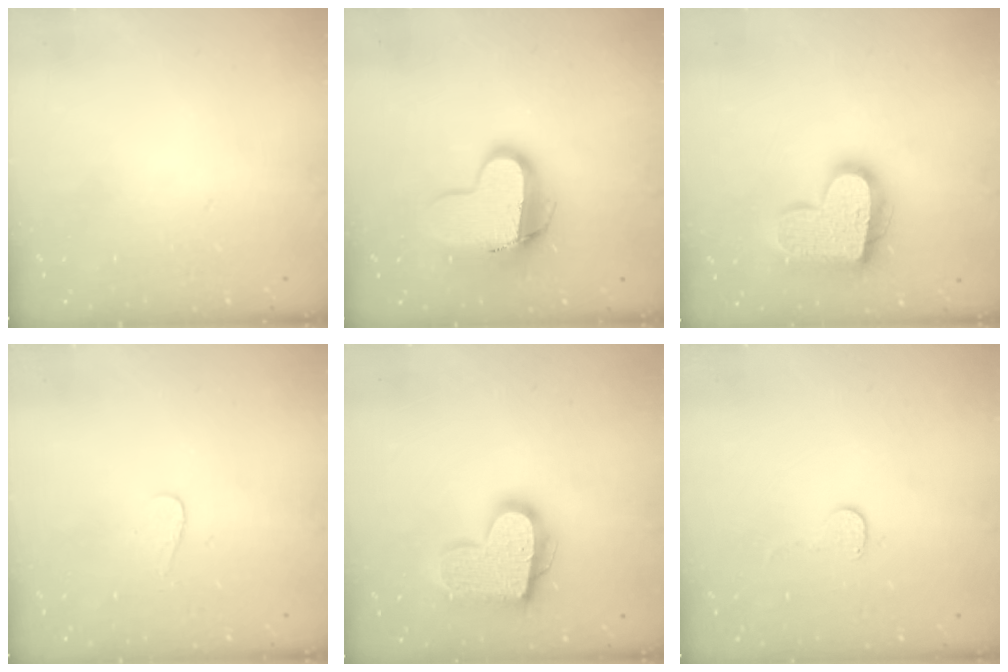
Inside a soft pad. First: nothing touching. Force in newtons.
{"total": 12.1, "press": 12.0, "slide": 0.9}
{"total": 18.0, "press": 18.0, "slide": 1.1}
{"total": 3.0, "press": 3.0, "slide": 0.3}
{"total": 16.9, "press": 16.8, "slide": 1.2}
{"total": 4.6, "press": 4.6, "slide": 0.4}